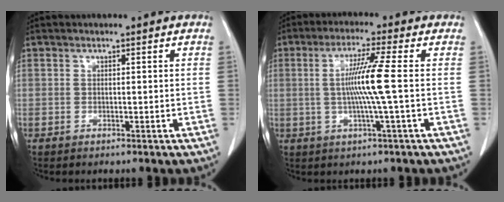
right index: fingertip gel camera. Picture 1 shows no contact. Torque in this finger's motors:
{"motor_torque": [1.03, 0.21, 0.44, 0.12]}